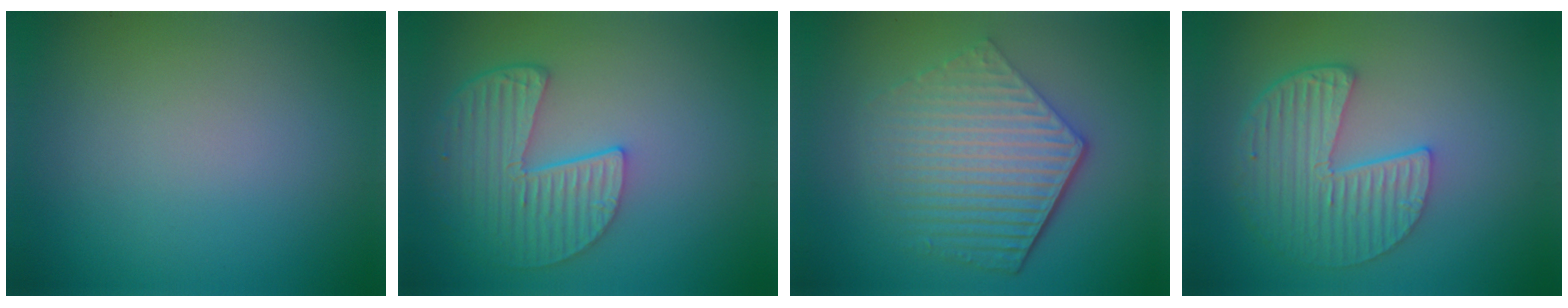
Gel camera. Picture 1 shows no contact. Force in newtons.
{"total": 5.3, "press": 4.2, "slide": 3.2}
{"total": 6.0, "press": 4.5, "slide": 4.0}
{"total": 5.6, "press": 4.2, "slide": 3.7}